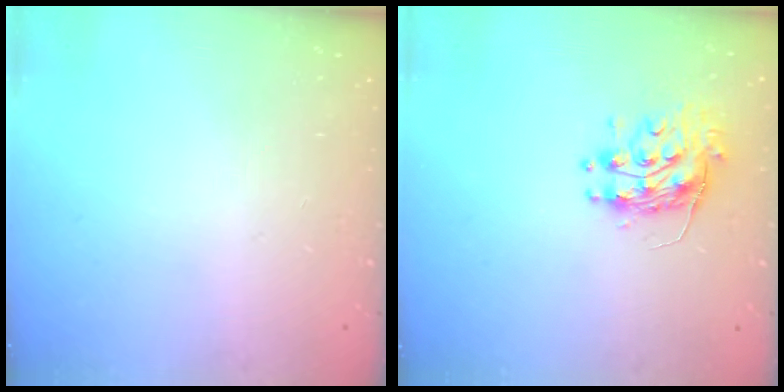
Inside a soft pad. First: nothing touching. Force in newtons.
{"total": 10.9, "press": 10.8, "slide": 0.8}